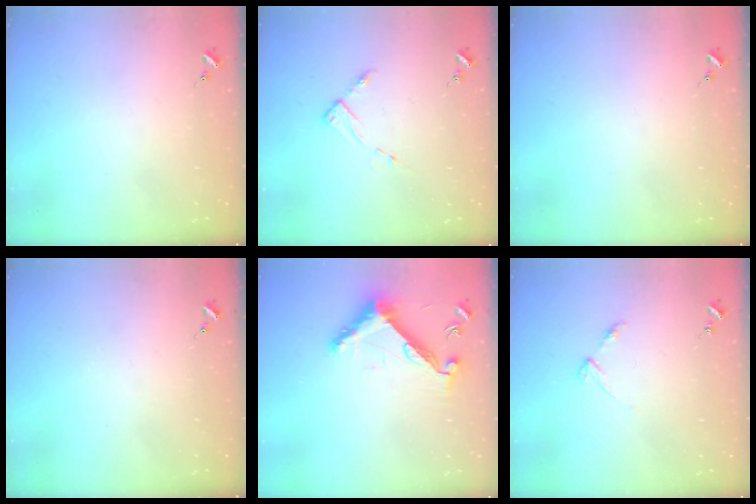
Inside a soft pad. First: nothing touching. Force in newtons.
{"total": 2.8, "press": 2.8, "slide": 0.4}
{"total": 0.0}
{"total": 0.0}
{"total": 11.1, "press": 11.0, "slide": 0.7}
{"total": 3.6, "press": 3.5, "slide": 0.4}